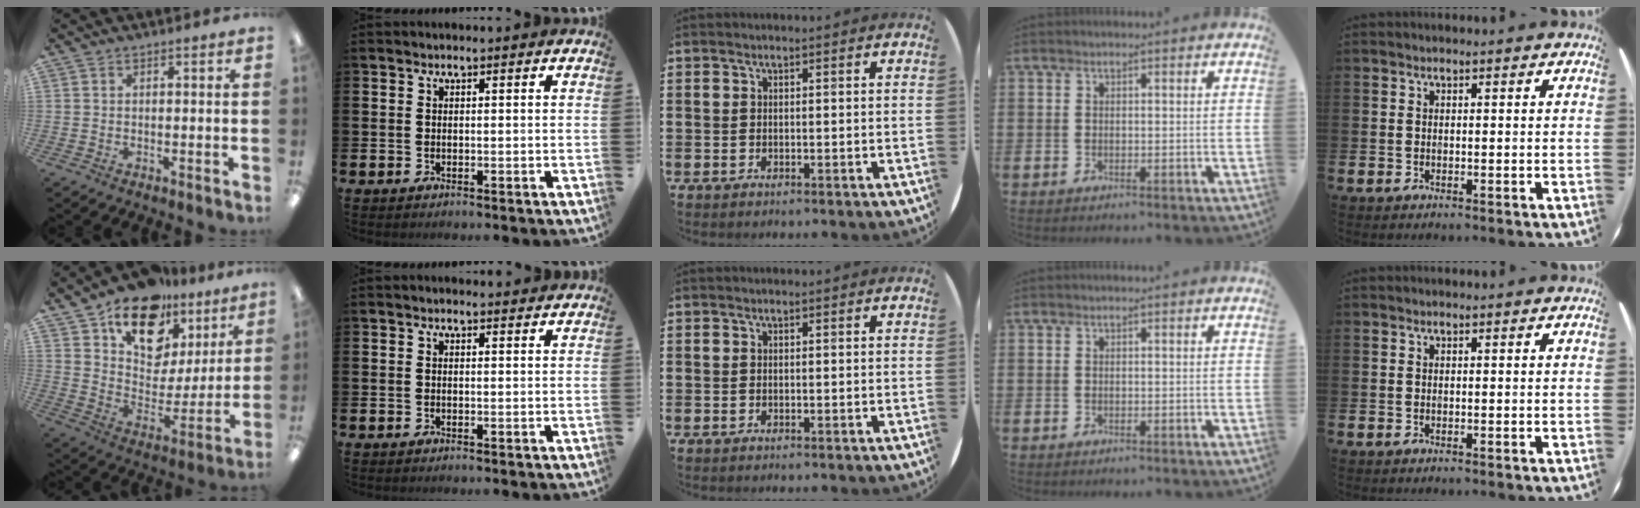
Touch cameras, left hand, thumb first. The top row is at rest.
{"thumb": {"total": 18.6, "force": [12.8, 10.9, 8.0], "torque": [-0.138, -0.078, 0.231]}, "index": {"total": 0.6, "force": [0.5, 0.1, 0.2], "torque": [0.010, -0.004, 0.006]}}